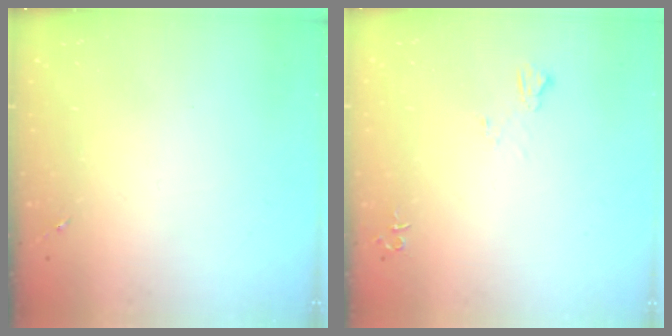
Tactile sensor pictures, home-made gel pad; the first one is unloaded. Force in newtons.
{"total": 4.9, "press": 4.9, "slide": 0.6}